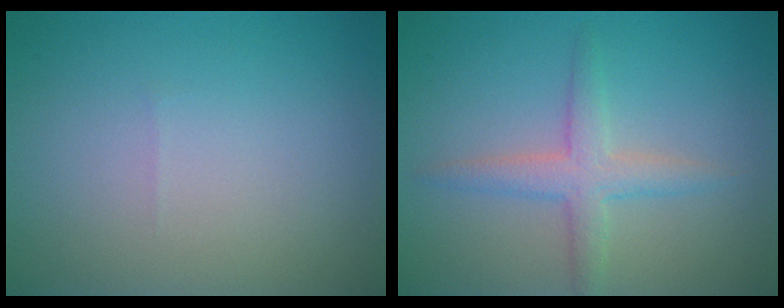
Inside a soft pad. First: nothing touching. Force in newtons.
{"total": 2.9, "press": 2.9, "slide": 0.1}